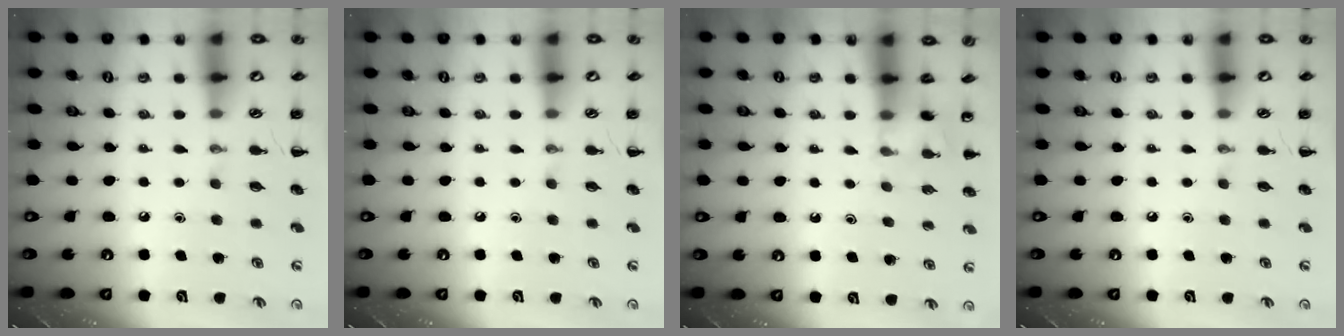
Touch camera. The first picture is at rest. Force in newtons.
{"total": 0.0}
{"total": 3.6, "press": 3.5, "slide": 1.1}
{"total": 0.0}